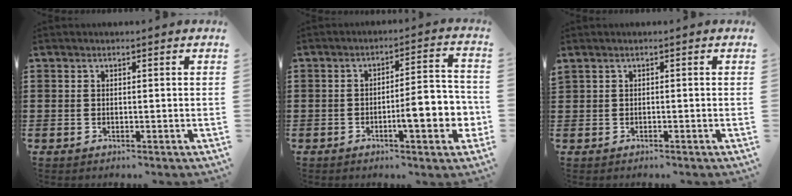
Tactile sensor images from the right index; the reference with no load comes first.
{"total": 8.4, "force": [-2.6, 2.2, 7.7], "torque": [-0.107, -0.005, -0.044]}
{"total": 0.0}